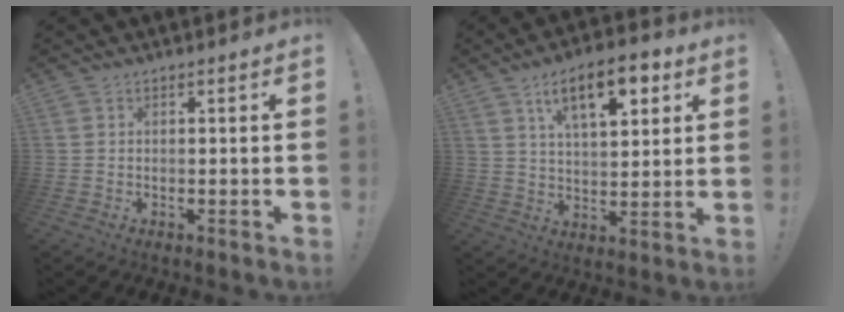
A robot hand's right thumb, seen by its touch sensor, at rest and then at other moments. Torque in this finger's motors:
{"motor_torque": [0.65, 0.72, 0.98, 1.03, 0.23]}